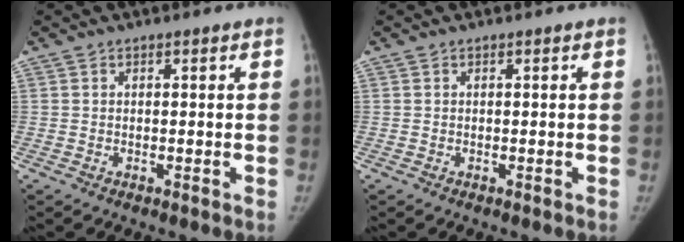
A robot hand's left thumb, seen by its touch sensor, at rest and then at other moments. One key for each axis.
{"total": 0.0}